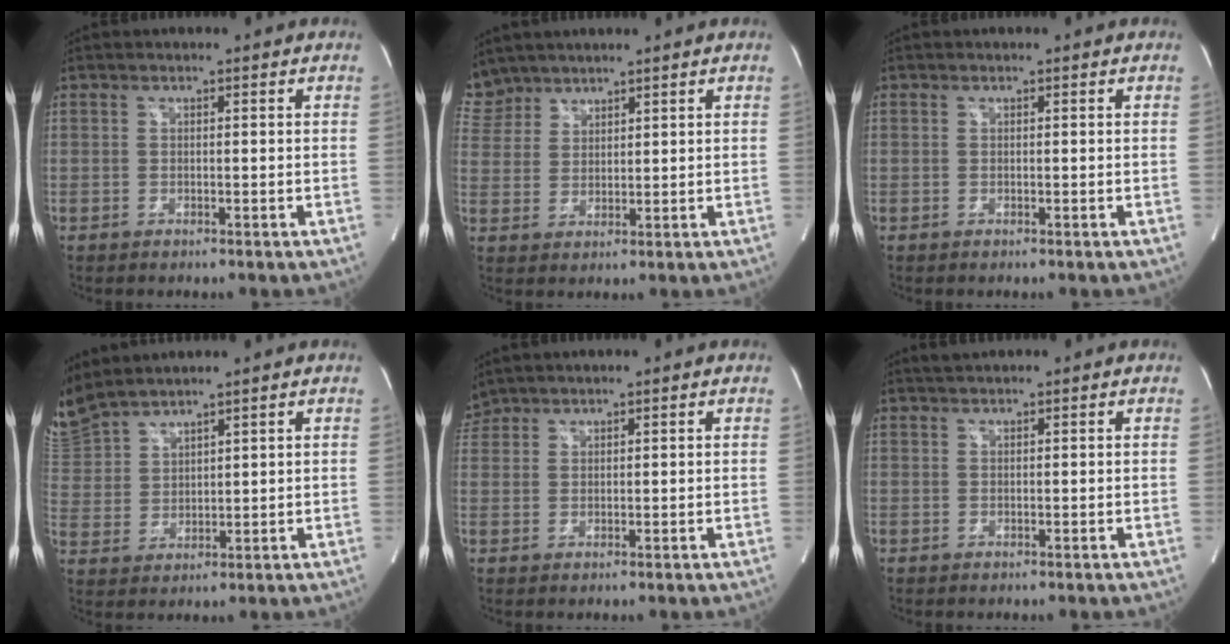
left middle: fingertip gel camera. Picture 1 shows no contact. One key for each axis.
{"total": 6.0, "fx": 5.4, "fy": 2.7, "fz": -0.1, "tx": 0.000, "ty": 0.010, "tz": 0.115}
{"total": 0.0}
{"total": 8.6, "fx": 8.2, "fy": 1.0, "fz": 2.1, "tx": -0.068, "ty": 0.018, "tz": 0.180}
{"total": 2.7, "fx": 2.6, "fy": 0.8, "fz": -0.2, "tx": -0.004, "ty": 0.017, "tz": 0.055}
{"total": 1.3, "fx": 1.2, "fy": 0.2, "fz": 0.4, "tx": -0.013, "ty": 0.012, "tz": 0.026}